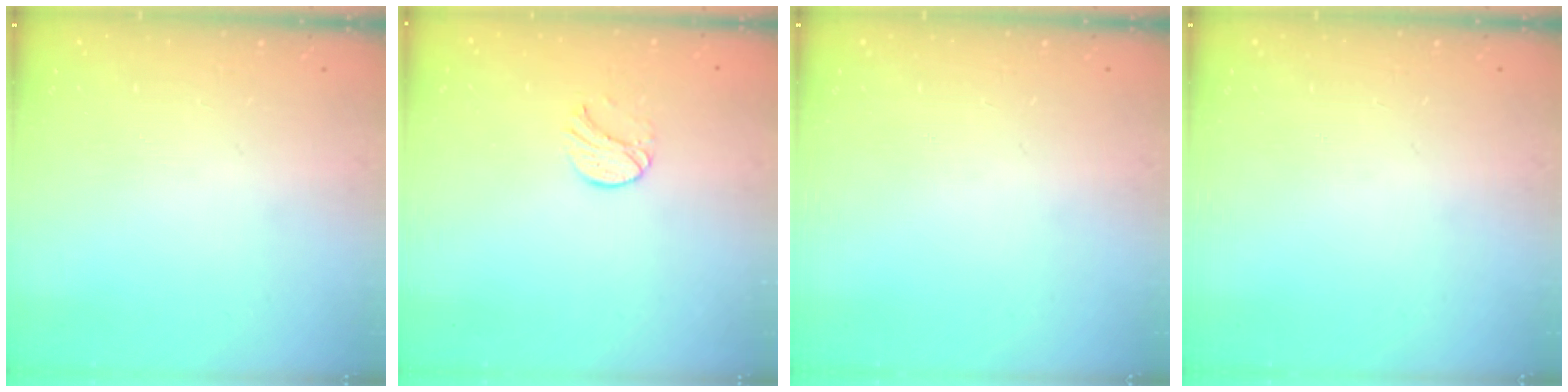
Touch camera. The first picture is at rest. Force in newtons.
{"total": 6.5, "press": 6.5, "slide": 0.6}
{"total": 0.0}
{"total": 0.0}